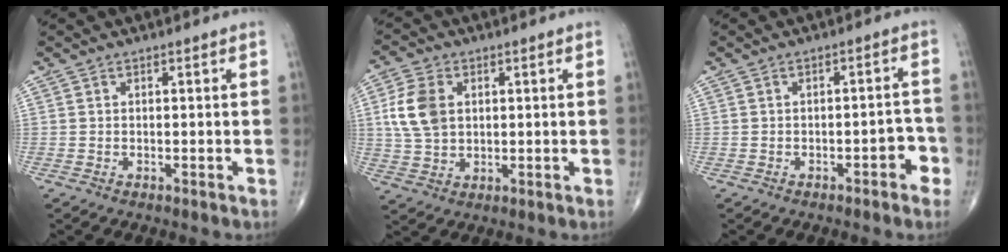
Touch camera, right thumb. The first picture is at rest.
{"total": 8.7, "force": [1.8, 6.0, 6.1], "torque": [-0.121, -0.001, 0.038]}
{"total": 4.0, "force": [-2.0, 1.7, 3.0], "torque": [-0.021, 0.023, -0.025]}